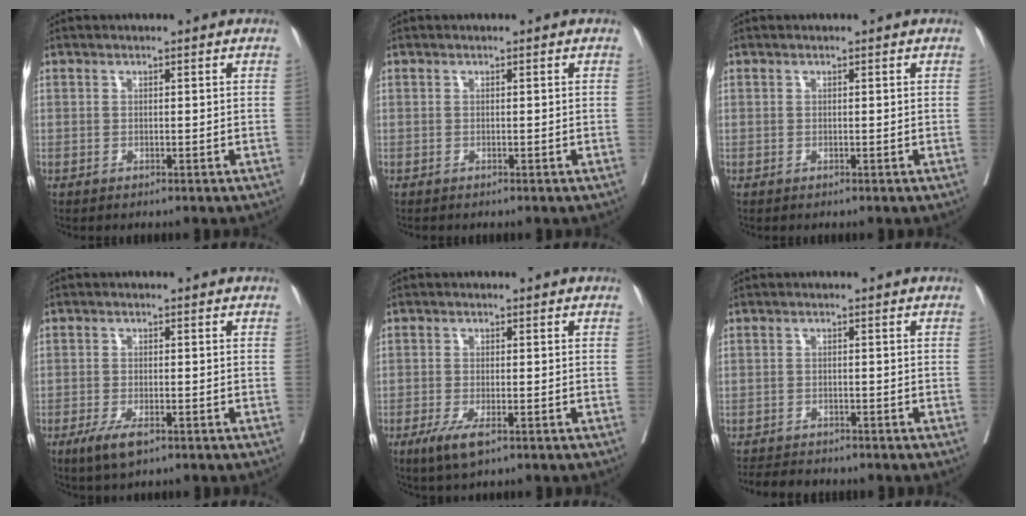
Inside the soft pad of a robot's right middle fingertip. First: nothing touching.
{"total": 0.0}
{"total": 0.0}
{"total": 4.2, "force": [-2.5, 1.3, 3.2], "torque": [-0.060, -0.006, -0.039]}
{"total": 4.2, "force": [-2.3, 1.1, 3.3], "torque": [-0.065, -0.009, -0.038]}
{"total": 5.1, "force": [-4.8, 1.3, 1.3], "torque": [-0.018, -0.010, -0.074]}